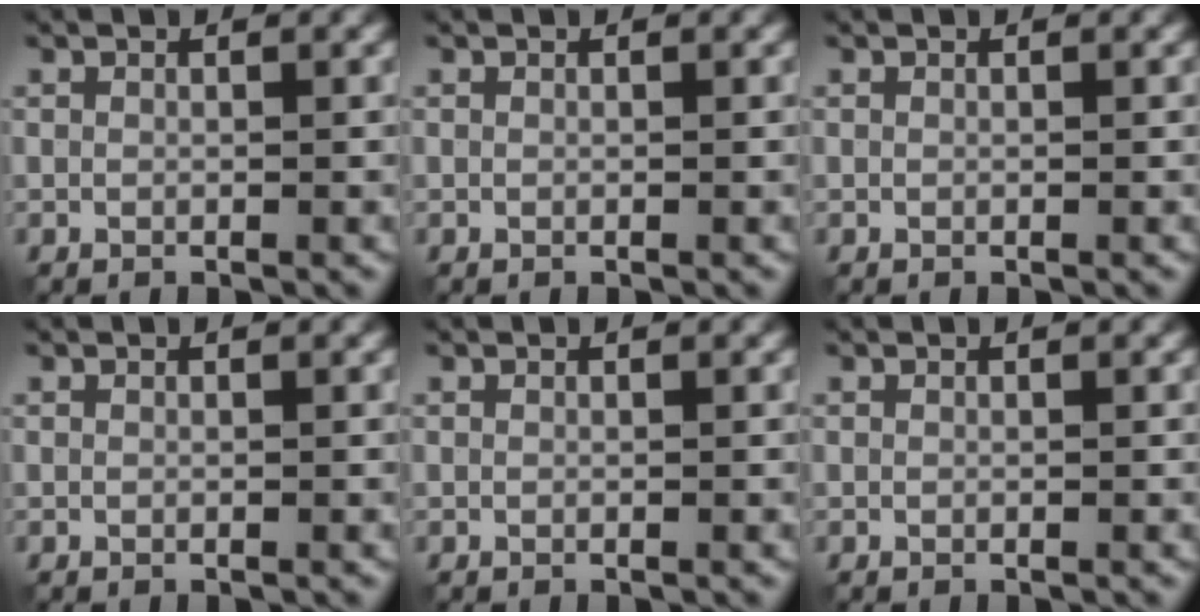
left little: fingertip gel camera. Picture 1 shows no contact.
{"total": 0.0}
{"total": 0.0}
{"total": 0.0}
{"total": 0.0}
{"total": 0.0}